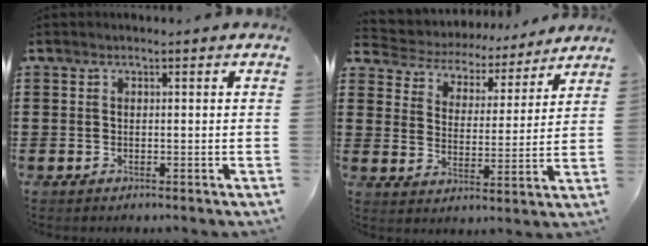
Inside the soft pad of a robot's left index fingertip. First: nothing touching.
{"total": 4.2, "force": [4.1, 0.9, 0.0], "torque": [-0.029, -0.033, 0.064]}